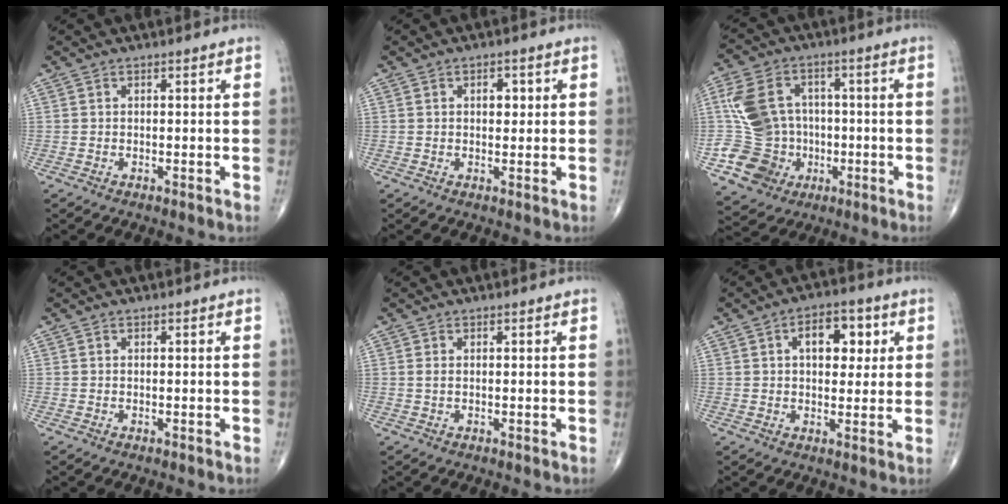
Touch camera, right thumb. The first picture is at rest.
{"total": 2.6, "force": [0.6, 1.7, 1.9], "torque": [-0.012, 0.001, 0.007]}
{"total": 15.6, "force": [-0.8, 13.4, 7.9], "torque": [-0.130, 0.020, -0.003]}
{"total": 0.0}
{"total": 0.8, "force": [0.2, 0.4, 0.7], "torque": [-0.019, -0.001, 0.005]}
{"total": 8.8, "force": [2.5, 5.2, 6.6], "torque": [-0.057, 0.002, 0.034]}